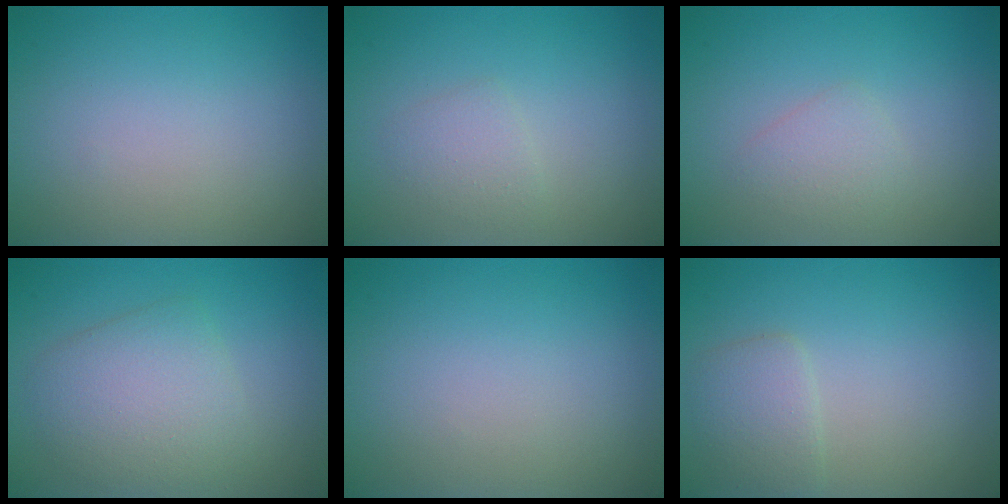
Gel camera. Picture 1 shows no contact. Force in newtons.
{"total": 1.5, "press": 1.5, "slide": 0.0}
{"total": 1.7, "press": 1.7, "slide": 0.1}
{"total": 4.4, "press": 4.4, "slide": 0.3}
{"total": 0.0}
{"total": 2.2, "press": 2.2, "slide": 0.1}